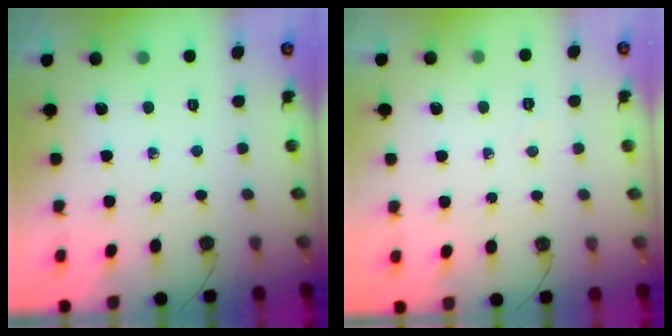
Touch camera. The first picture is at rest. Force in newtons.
{"total": 3.2, "press": 3.0, "slide": 1.0}